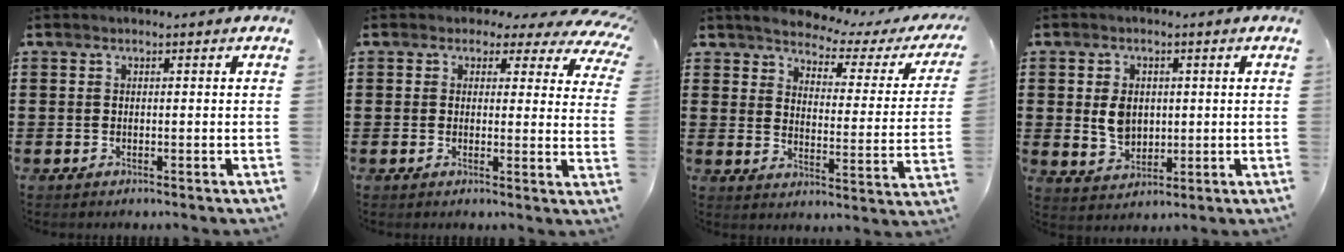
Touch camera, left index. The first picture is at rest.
{"total": 3.0, "force": [2.0, 1.8, 1.3], "torque": [-0.024, -0.010, 0.027]}
{"total": 3.0, "force": [2.9, 0.4, 0.8], "torque": [-0.038, -0.026, 0.042]}
{"total": 4.8, "force": [0.7, 3.7, 3.0], "torque": [-0.052, 0.005, 0.008]}